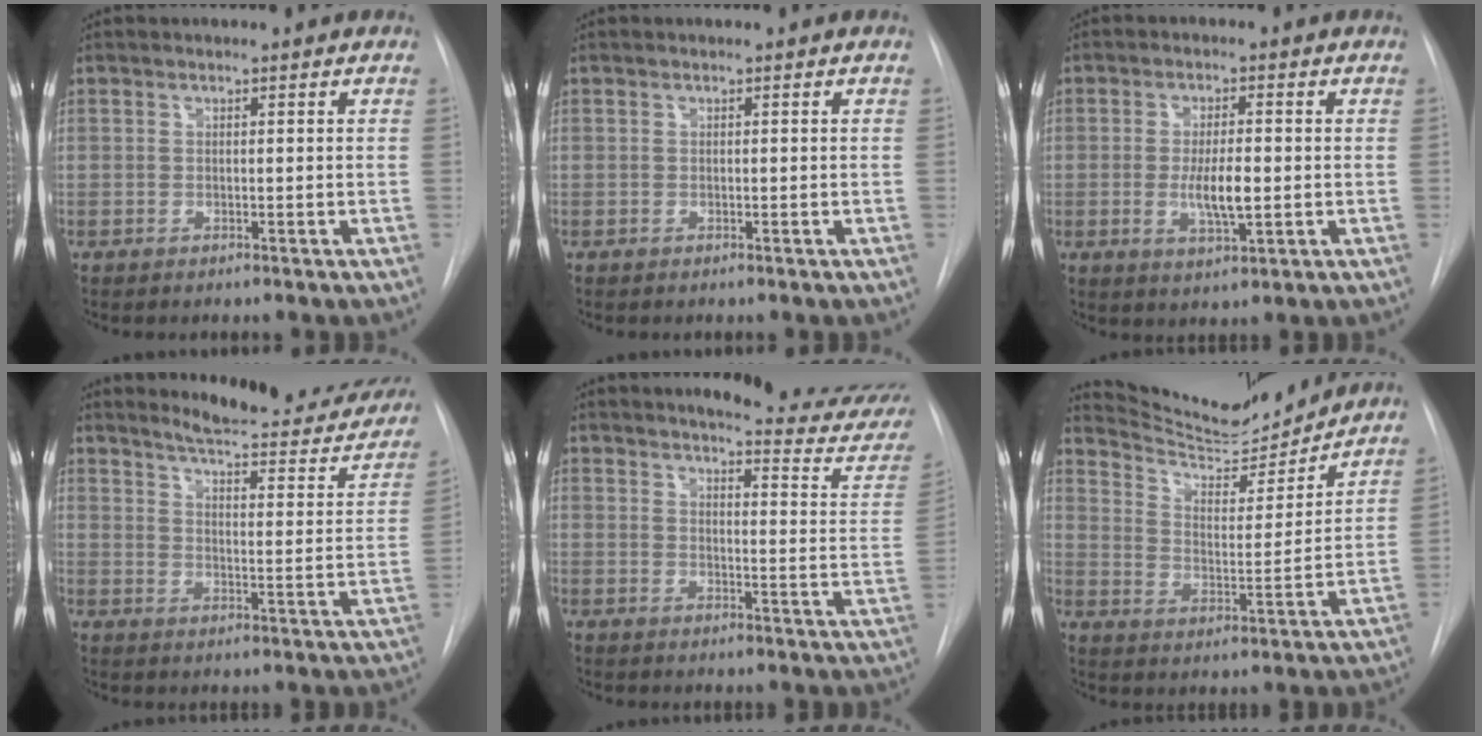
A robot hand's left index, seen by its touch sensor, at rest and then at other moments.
{"total": 0.0}
{"total": 5.7, "force": [-1.8, 1.2, 5.2], "torque": [-0.098, -0.013, -0.024]}
{"total": 19.1, "force": [17.5, 3.2, 6.9], "torque": [-0.080, -0.071, 0.209]}
{"total": 18.0, "force": [17.3, 1.1, 4.8], "torque": [-0.050, -0.123, 0.181]}
{"total": 13.1, "force": [12.8, 1.0, 2.7], "torque": [-0.050, -0.016, 0.204]}